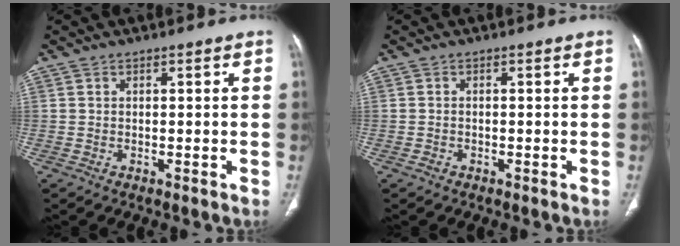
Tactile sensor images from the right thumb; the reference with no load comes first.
{"total": 0.8, "force": [-0.5, 0.5, 0.3], "torque": [-0.008, 0.003, -0.010]}